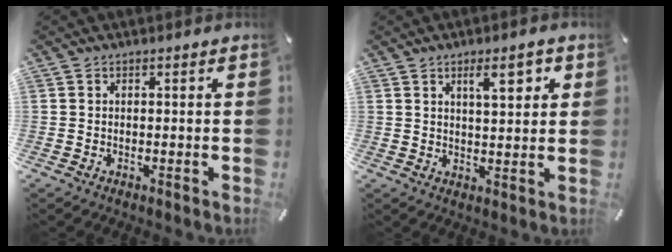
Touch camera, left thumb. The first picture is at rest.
{"total": 6.9, "force": [3.4, 2.6, 5.4], "torque": [-0.074, -0.011, 0.051]}